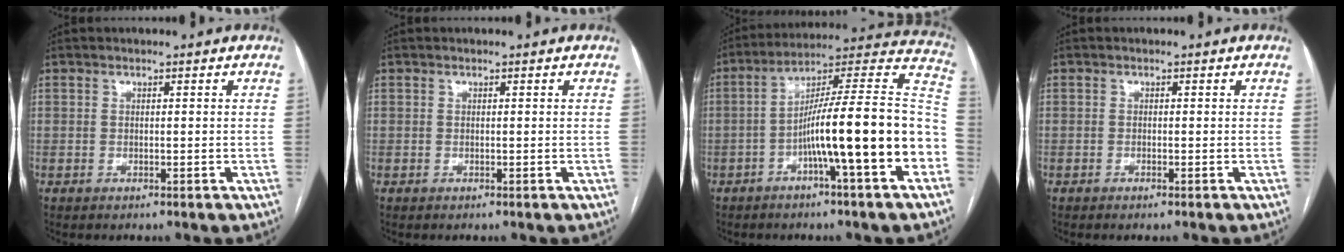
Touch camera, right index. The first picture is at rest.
{"total": 0.0}
{"total": 19.4, "force": [-5.2, 0.3, 18.7], "torque": [-0.244, 0.033, -0.080]}
{"total": 0.5, "force": [-0.4, -0.1, 0.3], "torque": [-0.007, -0.002, -0.007]}